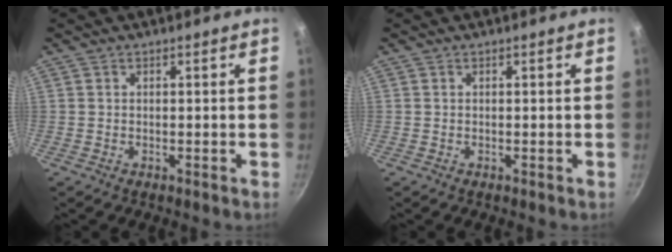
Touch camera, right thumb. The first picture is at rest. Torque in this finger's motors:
{"motor_torque": [0.02, 0.02, -0.21, 0.21, 0.00]}